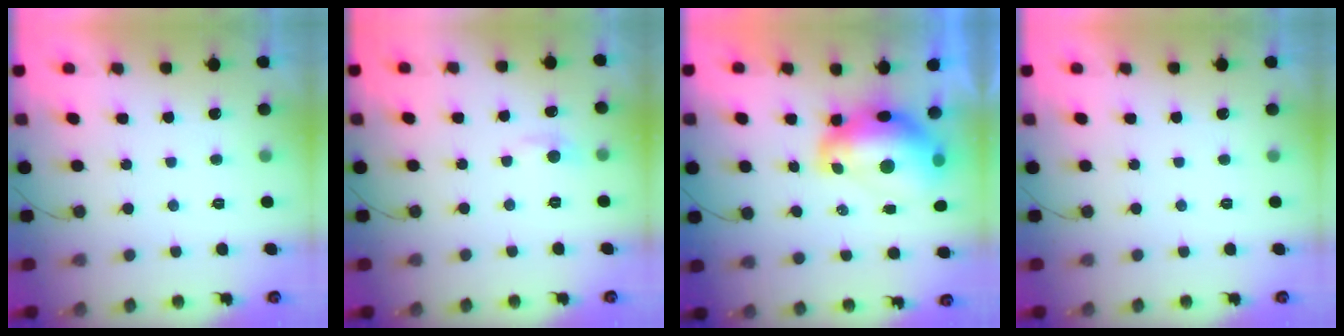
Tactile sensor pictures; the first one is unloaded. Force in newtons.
{"total": 5.0, "press": 4.9, "slide": 0.7}
{"total": 12.0, "press": 12.0, "slide": 1.2}
{"total": 0.0}